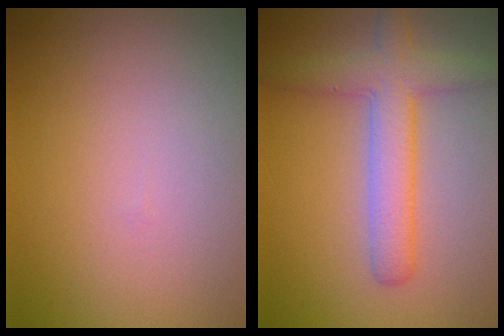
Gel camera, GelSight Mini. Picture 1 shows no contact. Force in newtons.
{"total": 4.5, "press": 4.5, "slide": 0.2}